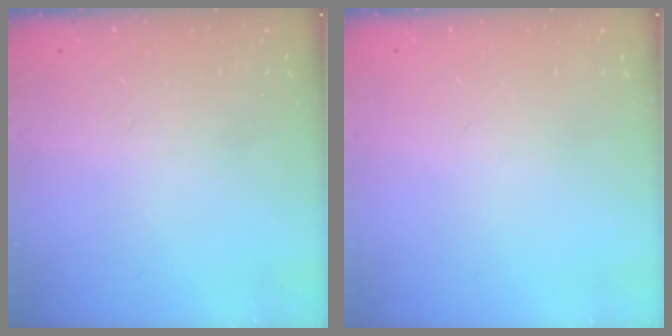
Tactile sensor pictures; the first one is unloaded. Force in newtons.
{"total": 0.0}